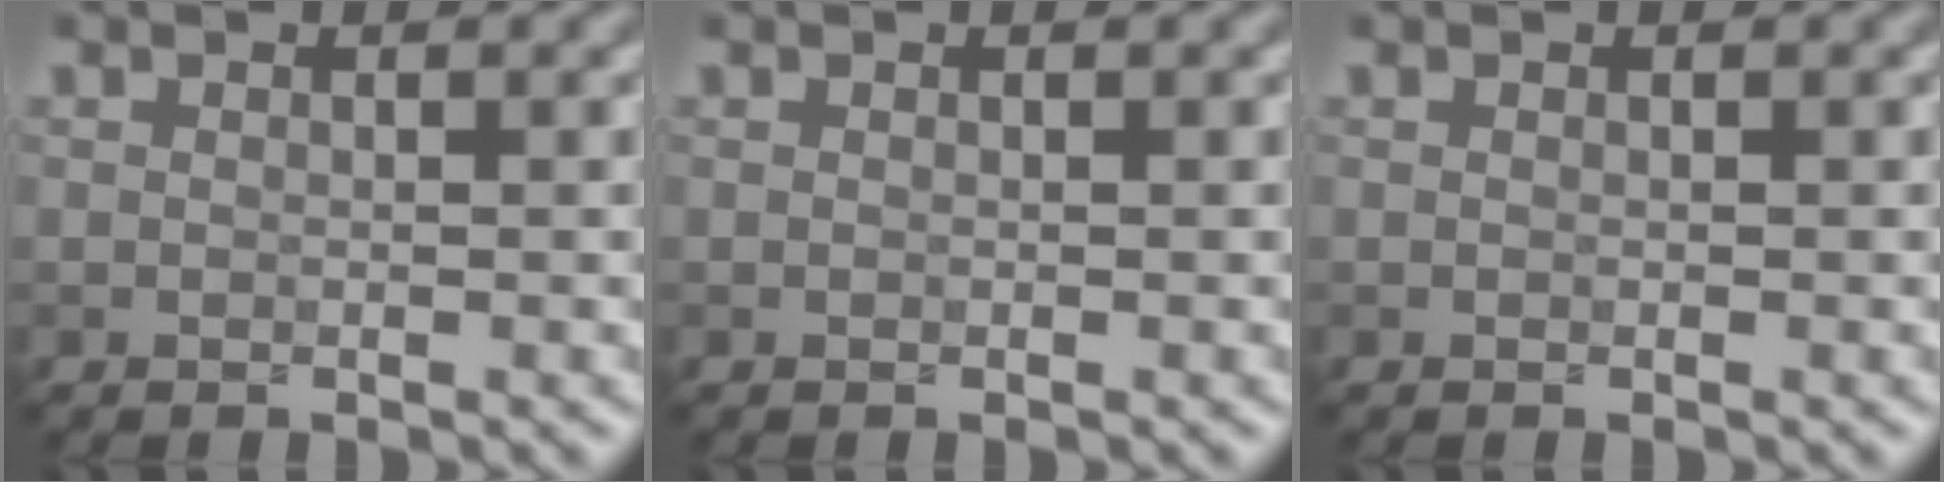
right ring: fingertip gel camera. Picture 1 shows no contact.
{"total": 0.0}
{"total": 0.0}